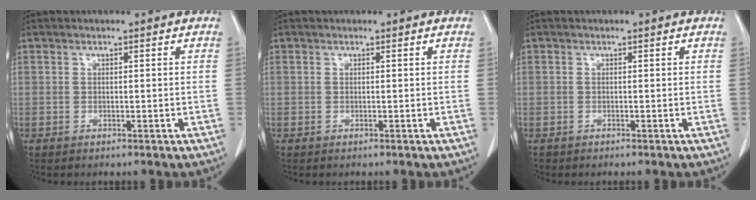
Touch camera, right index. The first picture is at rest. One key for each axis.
{"total": 0.0}
{"total": 0.5, "fx": -0.3, "fy": 0.4, "fz": 0.0, "tx": -0.005, "ty": 0.003, "tz": -0.008}